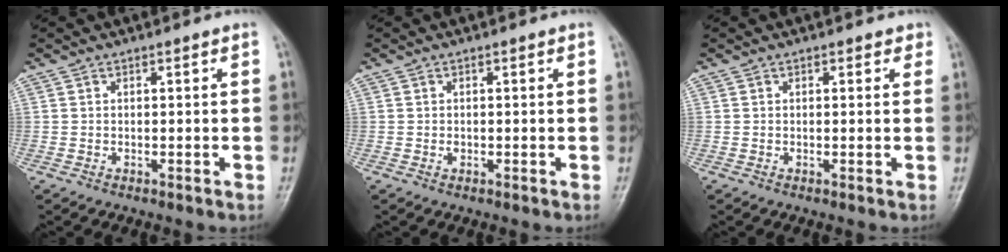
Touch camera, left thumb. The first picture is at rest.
{"total": 0.8, "force": [-0.1, 0.7, 0.5], "torque": [-0.003, 0.001, -0.003]}
{"total": 1.5, "force": [0.8, 1.0, 0.7], "torque": [0.009, -0.001, 0.004]}